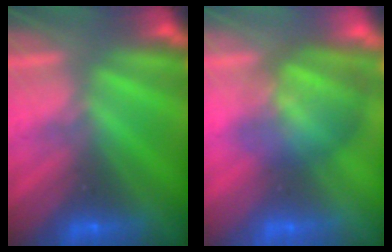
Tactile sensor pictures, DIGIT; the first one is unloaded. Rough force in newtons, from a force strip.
{"total": 3.6}